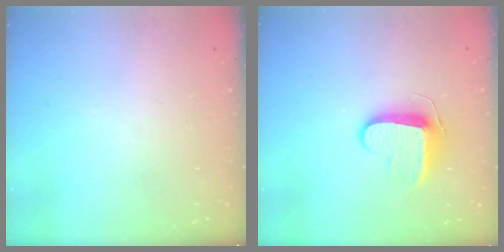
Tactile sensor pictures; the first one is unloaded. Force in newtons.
{"total": 8.9, "press": 8.9, "slide": 0.8}